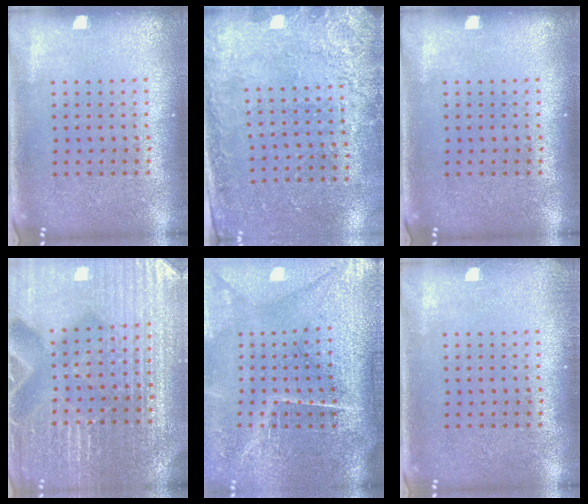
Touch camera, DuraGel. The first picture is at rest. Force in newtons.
{"total": 2.6, "press": 2.3, "slide": 1.2}
{"total": 0.0}
{"total": 4.8, "press": 4.6, "slide": 1.4}
{"total": 4.7, "press": 4.0, "slide": 2.5}
{"total": 0.7, "press": 0.7, "slide": 0.2}